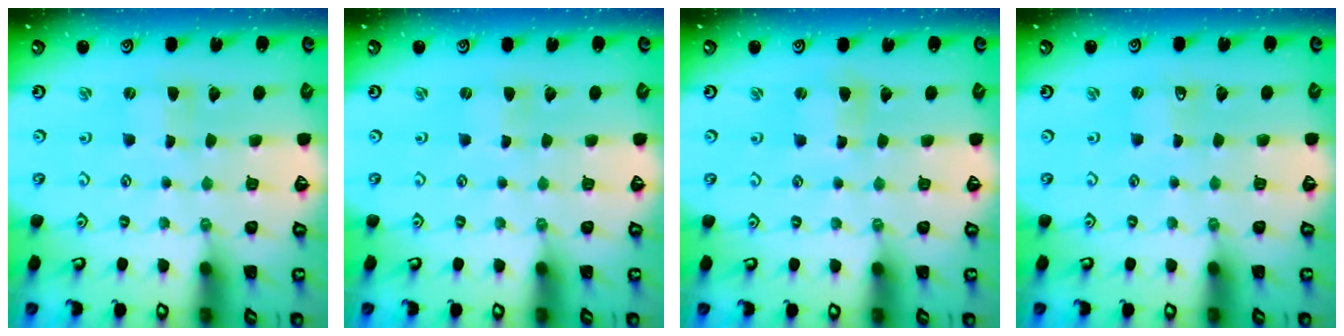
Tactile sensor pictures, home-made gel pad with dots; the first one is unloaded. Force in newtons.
{"total": 0.0}
{"total": 1.9, "press": 1.9, "slide": 0.3}
{"total": 0.0}